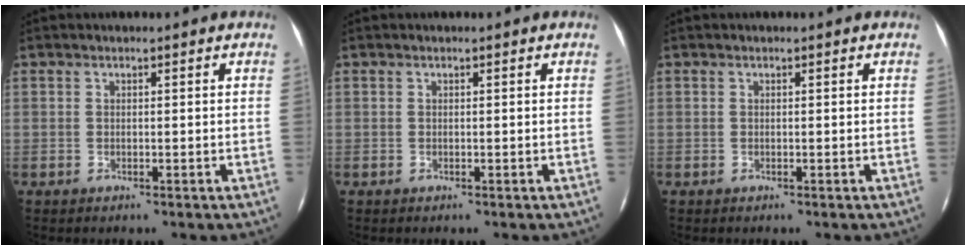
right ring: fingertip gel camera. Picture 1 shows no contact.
{"total": 0.0}
{"total": 0.0}